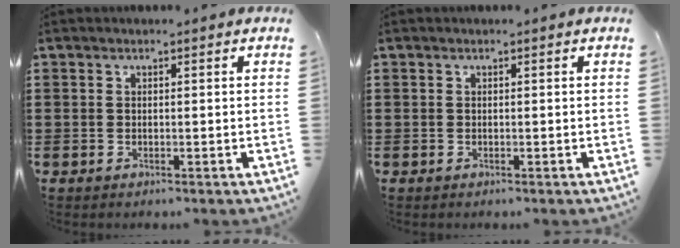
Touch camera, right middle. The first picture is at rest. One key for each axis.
{"total": 0.0}